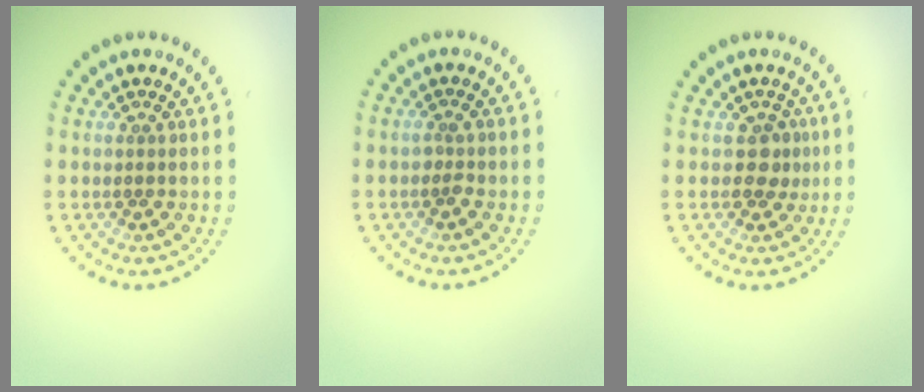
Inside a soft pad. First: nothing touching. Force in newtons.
{"total": 0.7, "press": 0.6, "slide": 0.2}
{"total": 1.8, "press": 1.5, "slide": 0.9}